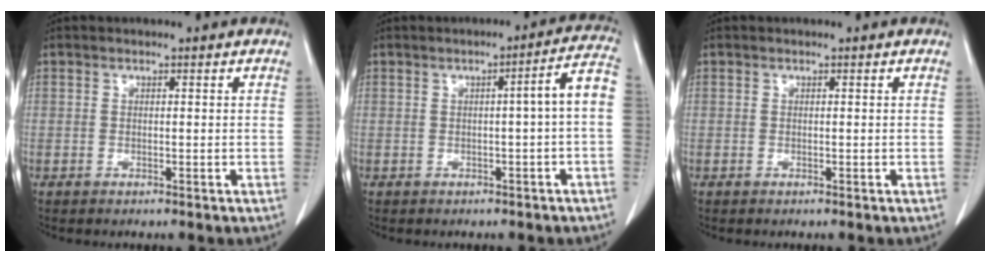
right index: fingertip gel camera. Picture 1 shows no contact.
{"total": 5.2, "force": [-0.6, -0.4, 5.2], "torque": [-0.063, 0.014, -0.008]}
{"total": 0.0}